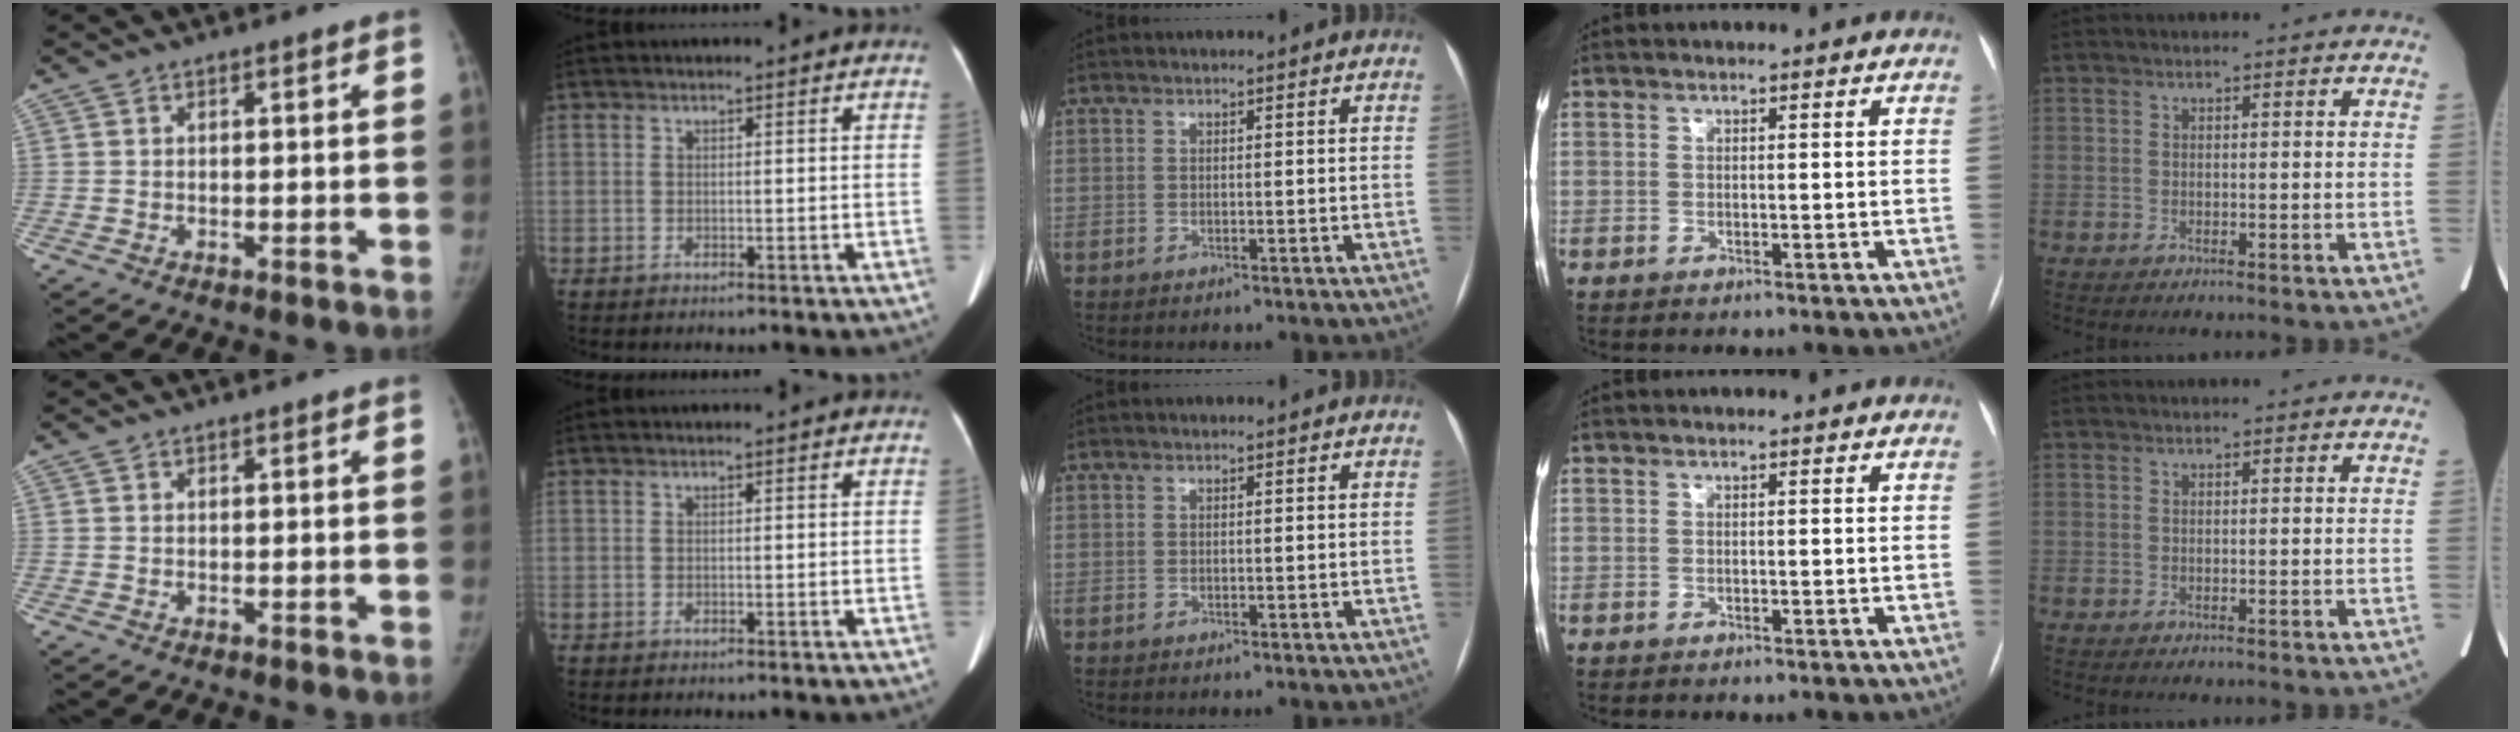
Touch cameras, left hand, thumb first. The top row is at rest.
{}